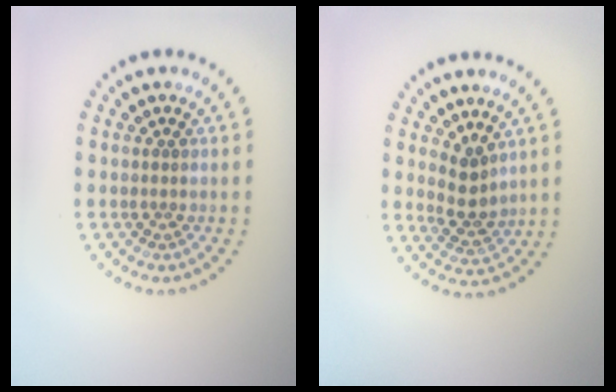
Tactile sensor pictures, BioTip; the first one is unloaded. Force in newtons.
{"total": 2.4, "press": 2.0, "slide": 1.3}